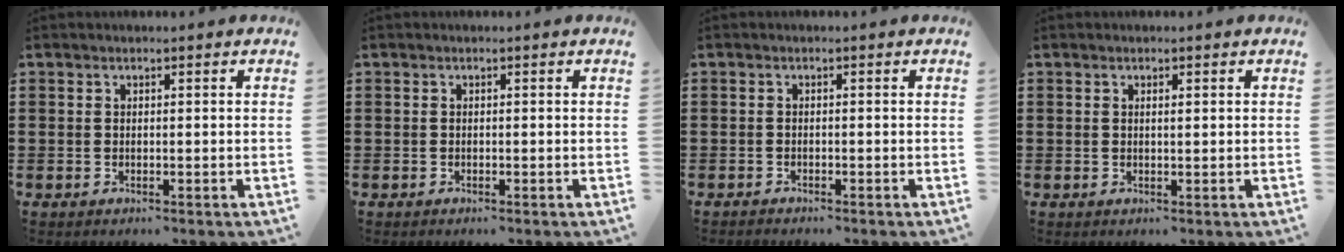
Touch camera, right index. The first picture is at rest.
{"total": 0.0}
{"total": 0.8, "force": [-0.8, 0.0, 0.0], "torque": [-0.002, 0.000, -0.016]}
{"total": 0.9, "force": [0.2, 0.2, 0.8], "torque": [-0.017, 0.001, 0.004]}